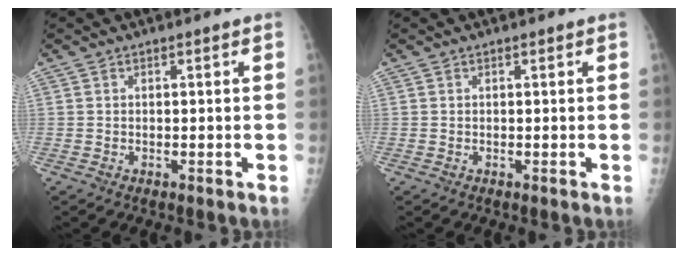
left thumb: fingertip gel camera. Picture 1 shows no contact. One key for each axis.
{"total": 0.0}